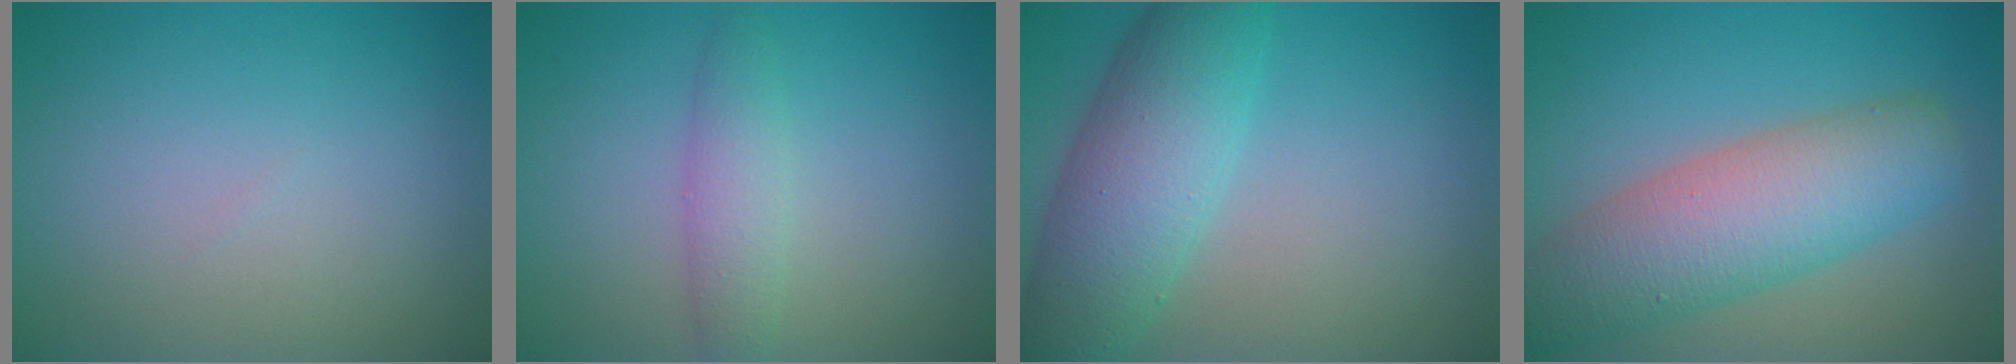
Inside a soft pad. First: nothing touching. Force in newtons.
{"total": 2.5, "press": 2.5, "slide": 0.1}
{"total": 7.3, "press": 7.3, "slide": 0.3}
{"total": 8.0, "press": 8.0, "slide": 0.4}